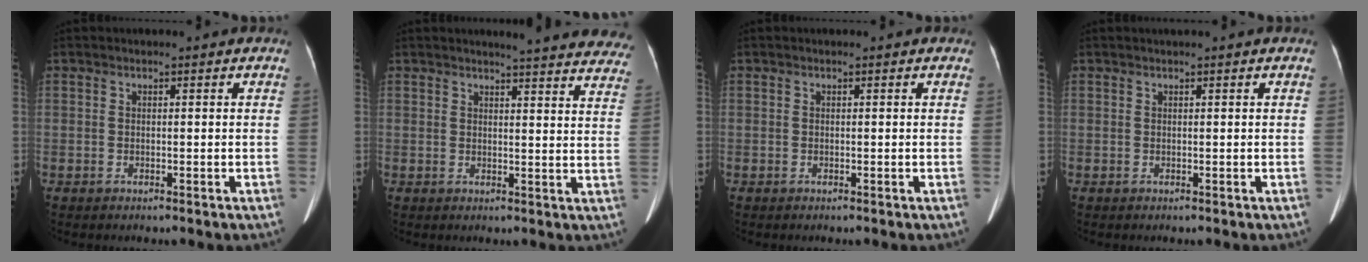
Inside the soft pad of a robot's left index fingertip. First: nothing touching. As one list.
[{"total": 18.7, "force": [17.4, 2.2, 6.5], "torque": [-0.066, -0.058, 0.182]}, {"total": 0.0}, {"total": 0.5, "force": [0.4, -0.1, 0.4], "torque": [-0.008, 0.007, 0.012]}]